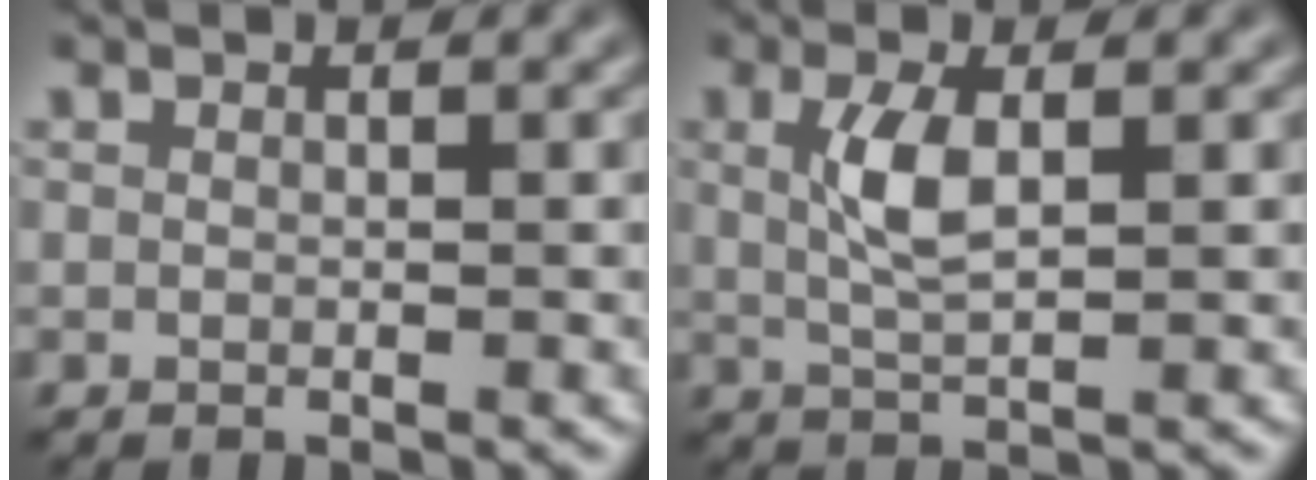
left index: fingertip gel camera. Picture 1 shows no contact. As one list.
[{"total": 3.3, "force": [0.8, 1.2, 3.0], "torque": [-0.070, 0.003, 0.015]}]